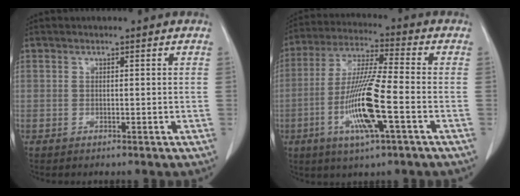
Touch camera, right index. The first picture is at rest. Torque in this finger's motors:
{"motor_torque": [1.95, -0.19, 0.42, 0.17]}